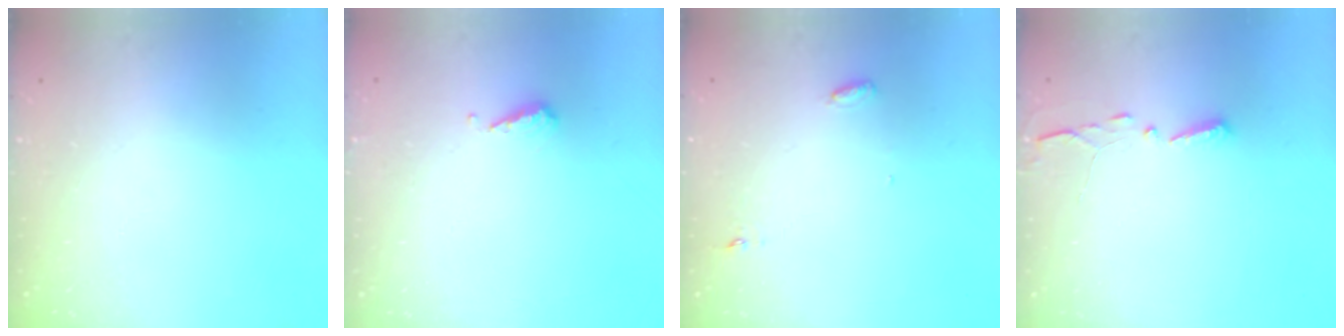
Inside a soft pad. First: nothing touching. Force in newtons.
{"total": 3.8, "press": 3.7, "slide": 0.3}
{"total": 3.0, "press": 2.8, "slide": 0.9}
{"total": 2.9, "press": 2.9, "slide": 0.4}